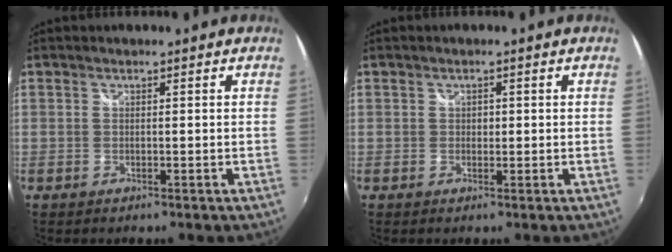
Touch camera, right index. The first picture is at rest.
{"total": 0.9, "force": [0.0, 0.9, 0.3], "torque": [-0.002, 0.000, -0.002]}